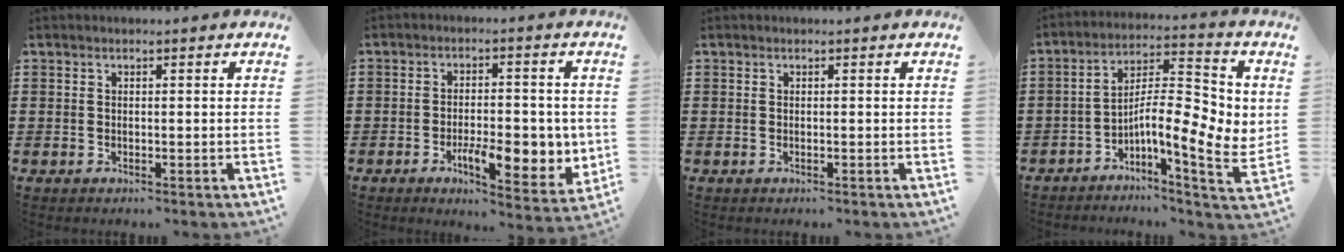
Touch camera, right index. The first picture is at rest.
{"total": 8.8, "force": [-2.2, 4.0, 7.6], "torque": [-0.103, -0.006, -0.033]}
{"total": 0.0}
{"total": 9.9, "force": [-0.4, 2.9, 9.4], "torque": [-0.150, -0.024, -0.013]}